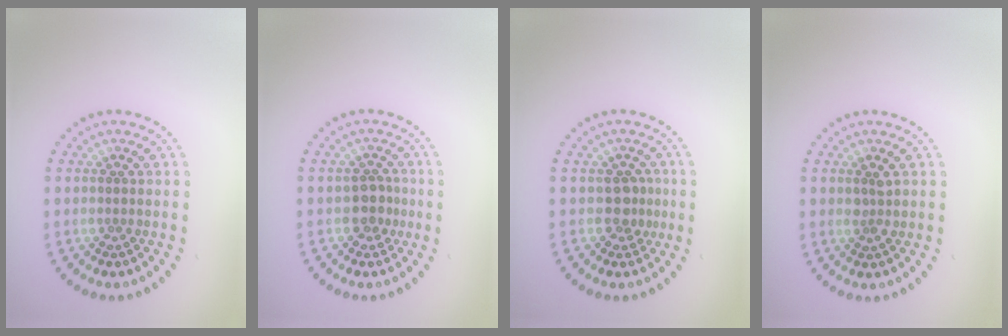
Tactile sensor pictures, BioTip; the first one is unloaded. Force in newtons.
{"total": 1.9, "press": 1.8, "slide": 0.8}
{"total": 1.9, "press": 1.6, "slide": 1.0}
{"total": 0.9, "press": 0.9, "slide": 0.3}